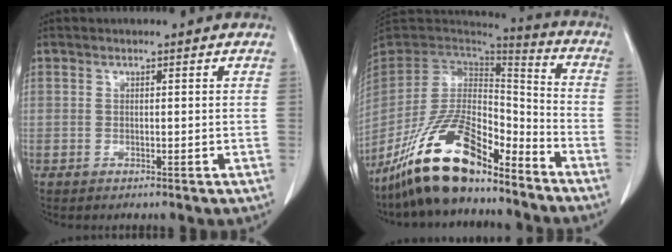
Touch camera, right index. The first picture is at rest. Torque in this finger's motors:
{"motor_torque": [0.00, 0.05, 0.04, -0.21]}